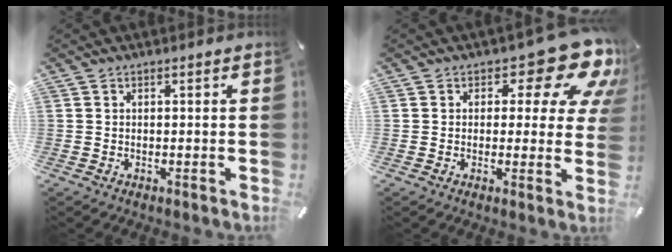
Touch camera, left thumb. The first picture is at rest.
{"total": 13.8, "force": [7.2, 6.4, 9.8], "torque": [-0.122, -0.050, 0.120]}